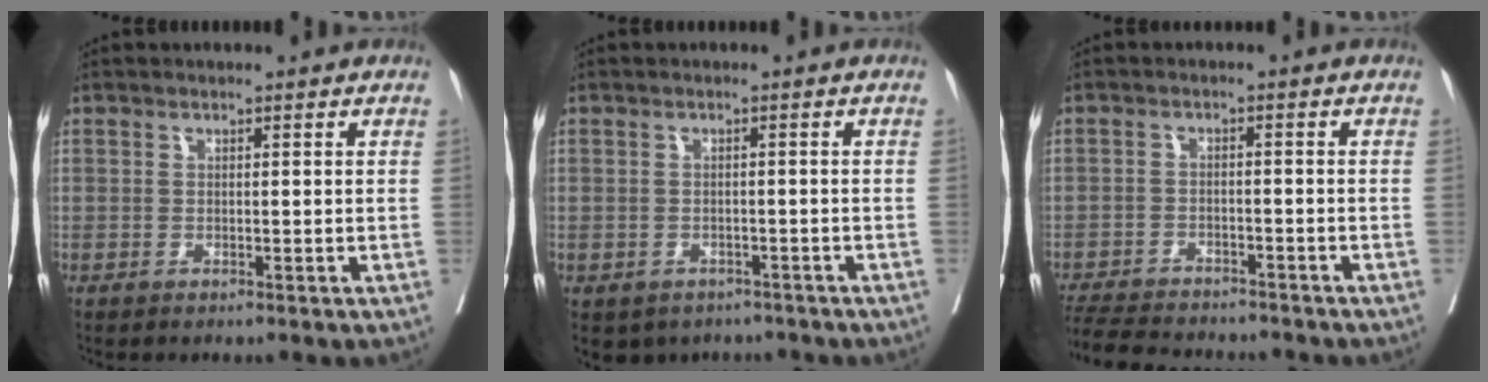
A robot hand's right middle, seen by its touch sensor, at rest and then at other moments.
{"total": 5.7, "force": [-4.5, 3.5, 0.9], "torque": [-0.008, 0.007, -0.054]}
{"total": 11.9, "force": [-10.9, 2.4, 4.1], "torque": [-0.083, -0.008, -0.160]}